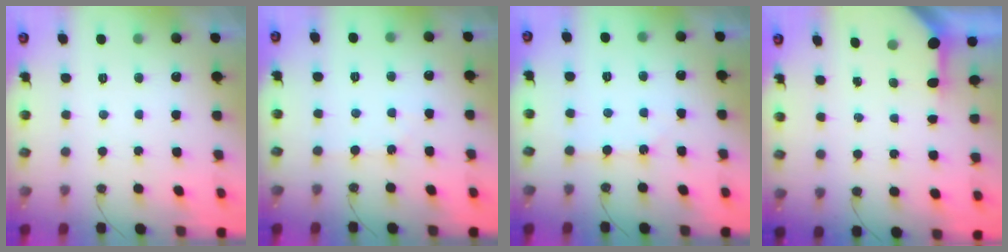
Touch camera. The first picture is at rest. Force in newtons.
{"total": 2.9, "press": 2.8, "slide": 0.5}
{"total": 1.8, "press": 1.8, "slide": 0.4}
{"total": 3.0, "press": 3.0, "slide": 0.2}